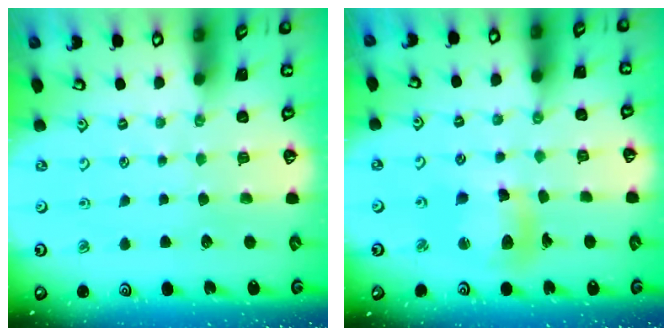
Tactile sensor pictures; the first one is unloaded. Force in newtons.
{"total": 11.3, "press": 11.1, "slide": 2.1}